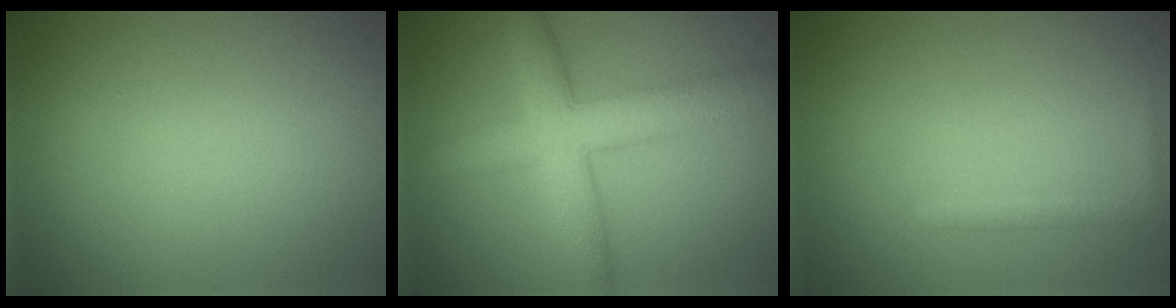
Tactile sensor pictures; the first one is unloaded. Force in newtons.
{"total": 6.2, "press": 6.2, "slide": 0.2}
{"total": 0.8, "press": 0.8, "slide": 0.0}